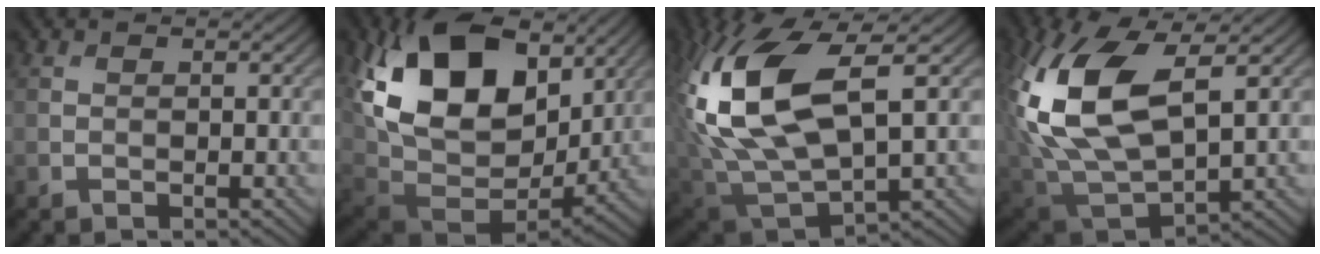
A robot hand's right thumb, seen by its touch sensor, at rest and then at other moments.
{"total": 20.1, "force": [6.2, 13.4, 13.6], "torque": [-0.292, -0.010, 0.137]}
{"total": 16.0, "force": [3.5, 8.1, 13.3], "torque": [-0.324, 0.001, 0.077]}
{"total": 15.9, "force": [3.3, 8.8, 12.9], "torque": [-0.313, 0.000, 0.071]}